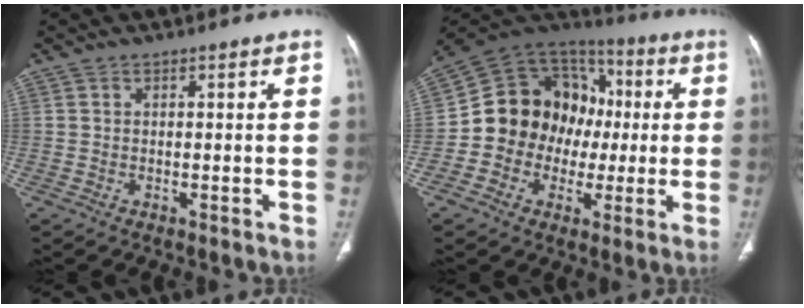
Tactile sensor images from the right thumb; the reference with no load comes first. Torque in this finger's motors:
{"motor_torque": [2.07, 2.04, 1.05, -0.66, 0.11]}